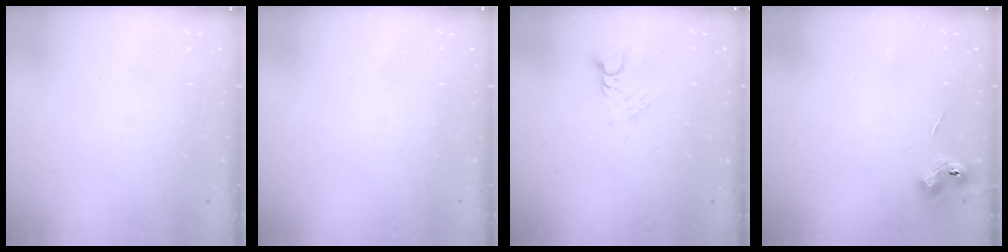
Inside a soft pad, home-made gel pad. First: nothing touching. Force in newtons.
{"total": 0.0}
{"total": 4.3, "press": 4.3, "slide": 0.2}
{"total": 5.8, "press": 5.7, "slide": 0.6}